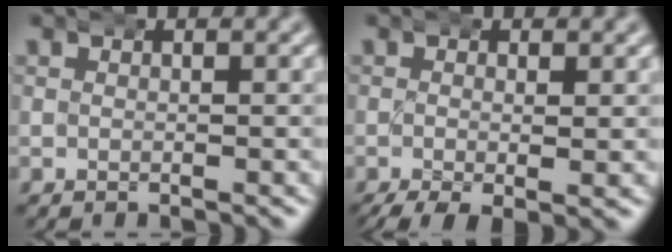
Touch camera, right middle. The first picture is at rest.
{"total": 3.5, "force": [-2.3, 1.2, 2.5], "torque": [-0.045, -0.022, -0.024]}